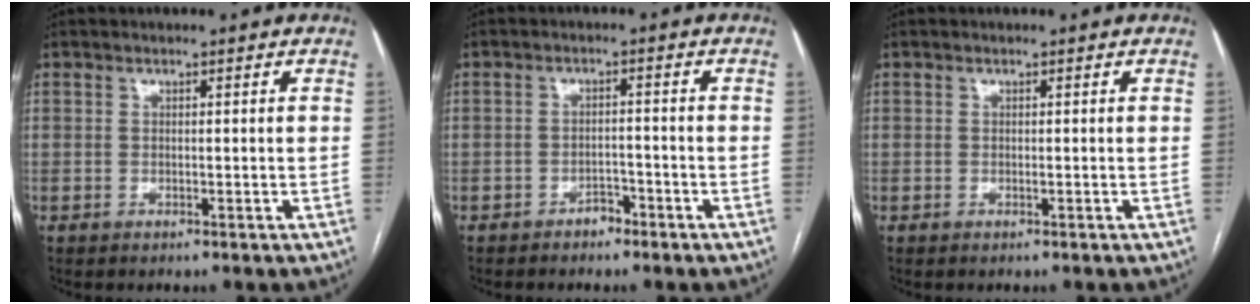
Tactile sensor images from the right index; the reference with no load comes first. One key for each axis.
{"total": 2.8, "fx": -2.2, "fy": 1.5, "fz": 0.9, "tx": -0.012, "ty": 0.007, "tz": -0.032}
{"total": 0.0}